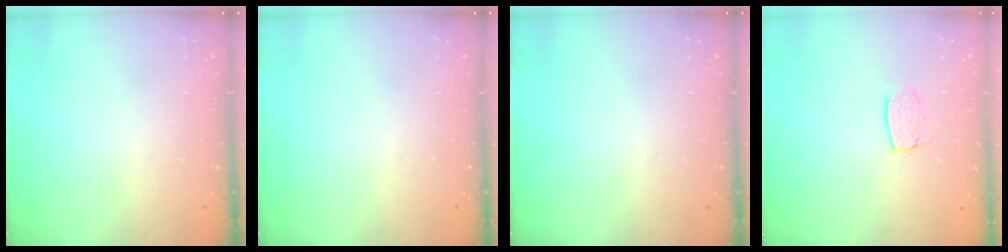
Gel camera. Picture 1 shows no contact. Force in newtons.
{"total": 0.0}
{"total": 0.0}
{"total": 6.8, "press": 6.8, "slide": 0.4}